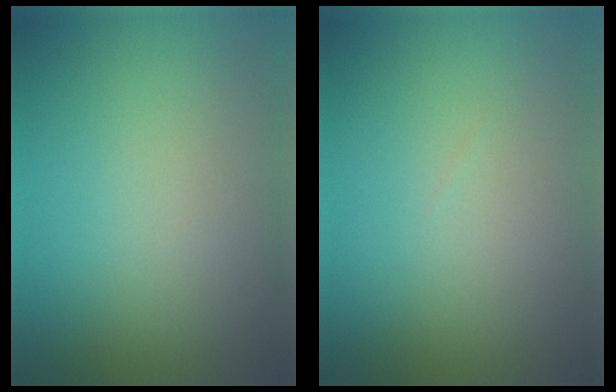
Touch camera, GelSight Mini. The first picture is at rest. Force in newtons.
{"total": 0.0}